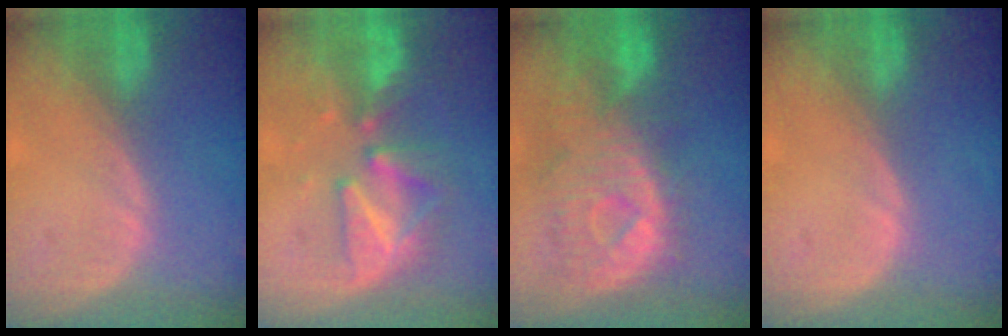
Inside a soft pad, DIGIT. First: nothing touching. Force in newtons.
{"total": 9.2, "press": 8.5, "slide": 3.4}
{"total": 11.5, "press": 9.9, "slide": 5.8}
{"total": 0.0}